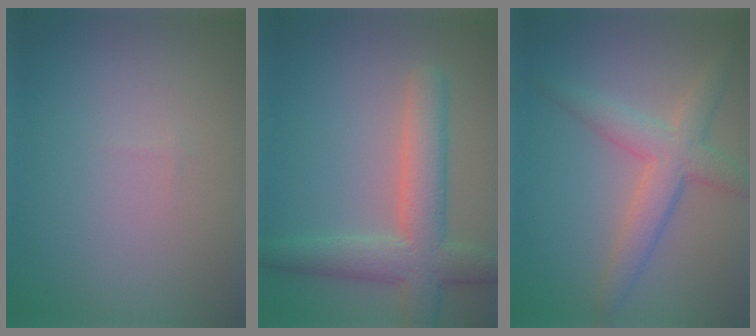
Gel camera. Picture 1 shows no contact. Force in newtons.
{"total": 5.7, "press": 5.7, "slide": 0.4}
{"total": 4.2, "press": 4.2, "slide": 0.1}